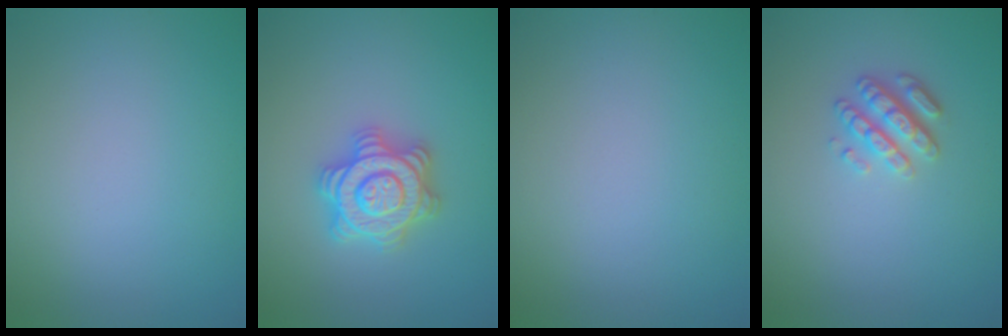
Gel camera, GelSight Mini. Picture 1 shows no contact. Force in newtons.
{"total": 4.8, "press": 4.8, "slide": 0.8}
{"total": 0.0}
{"total": 2.8, "press": 2.5, "slide": 1.0}